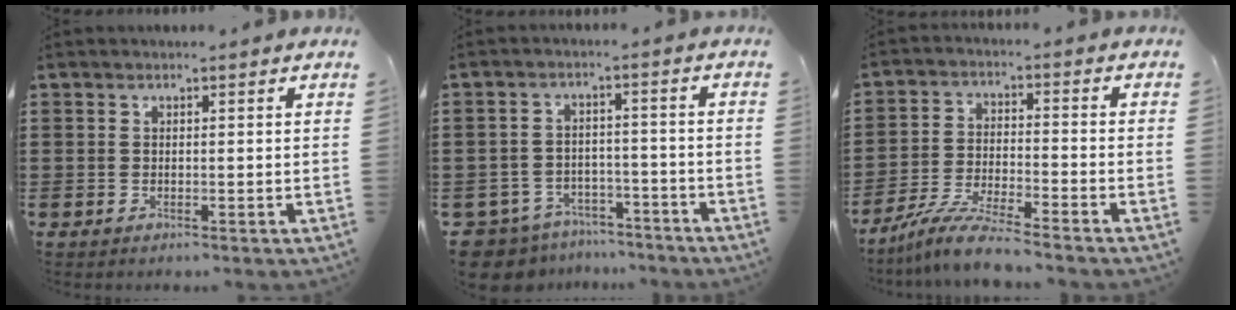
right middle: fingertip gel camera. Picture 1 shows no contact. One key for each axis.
{"total": 5.2, "fx": -5.0, "fy": 1.4, "fz": 0.5, "tx": -0.042, "ty": 0.003, "tz": -0.111}
{"total": 7.1, "fx": -6.3, "fy": -0.1, "fz": 3.2, "tx": -0.075, "ty": -0.012, "tz": -0.123}